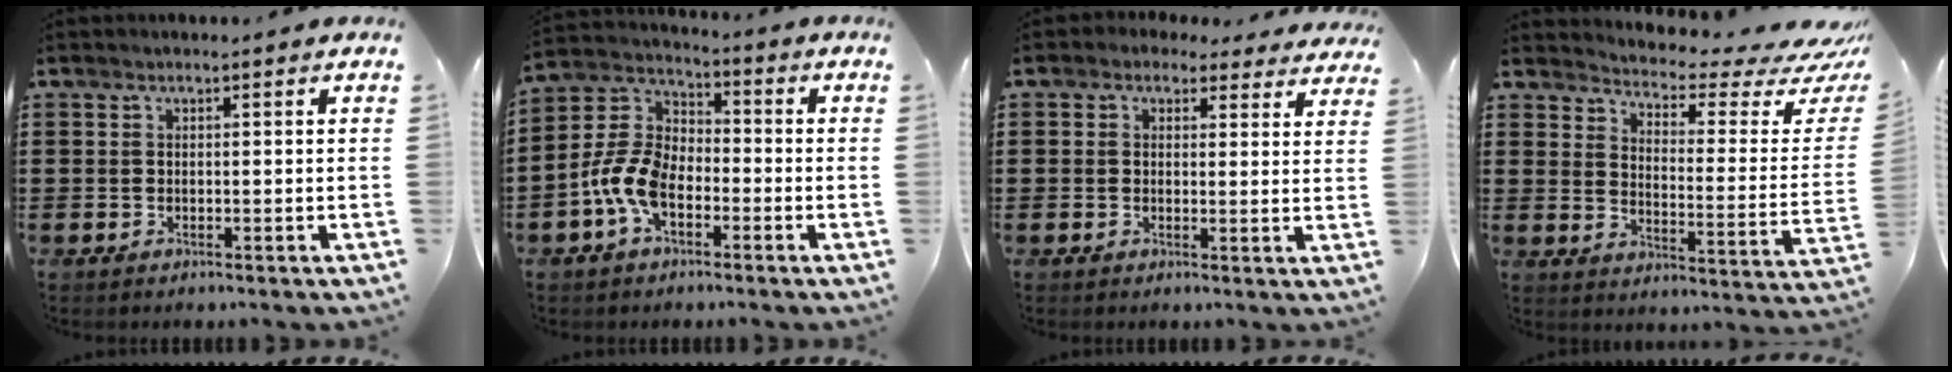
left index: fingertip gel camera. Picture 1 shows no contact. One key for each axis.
{"total": 8.5, "fx": -3.9, "fy": 4.8, "fz": 5.8, "tx": -0.159, "ty": 0.000, "tz": -0.087}
{"total": 2.2, "fx": 1.8, "fy": 1.1, "fz": 0.7, "tx": -0.014, "ty": -0.003, "tz": 0.030}
{"total": 3.7, "fx": 3.2, "fy": 0.7, "fz": 1.6, "tx": -0.038, "ty": -0.038, "tz": 0.045}